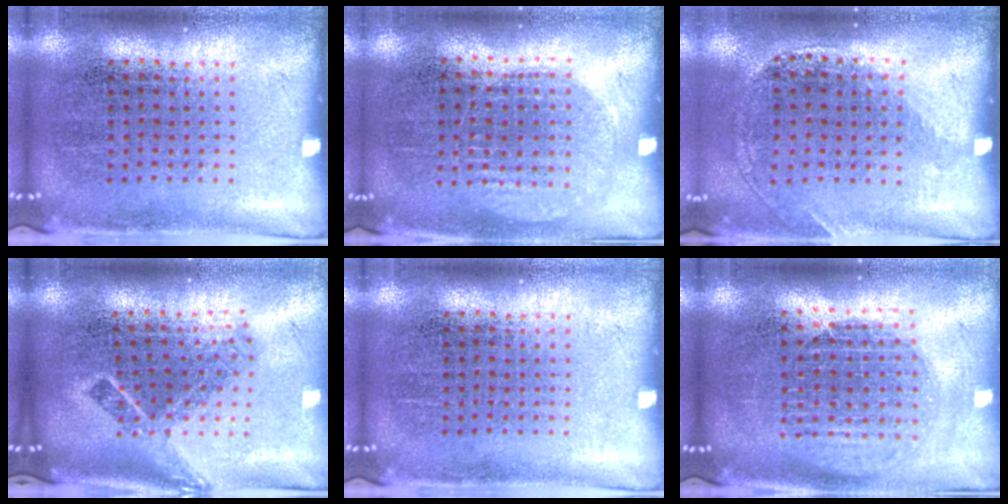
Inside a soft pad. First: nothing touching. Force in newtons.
{"total": 0.9, "press": 0.9, "slide": 0.2}
{"total": 1.2, "press": 1.1, "slide": 0.5}
{"total": 2.2, "press": 1.5, "slide": 1.6}
{"total": 0.0}
{"total": 1.7, "press": 1.5, "slide": 0.8}